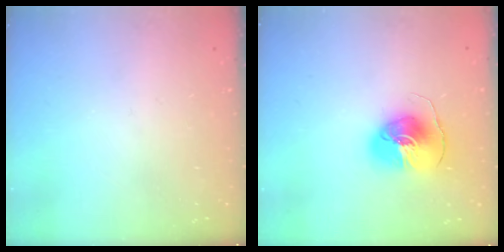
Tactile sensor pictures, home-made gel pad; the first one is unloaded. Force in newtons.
{"total": 9.9, "press": 9.9, "slide": 1.3}